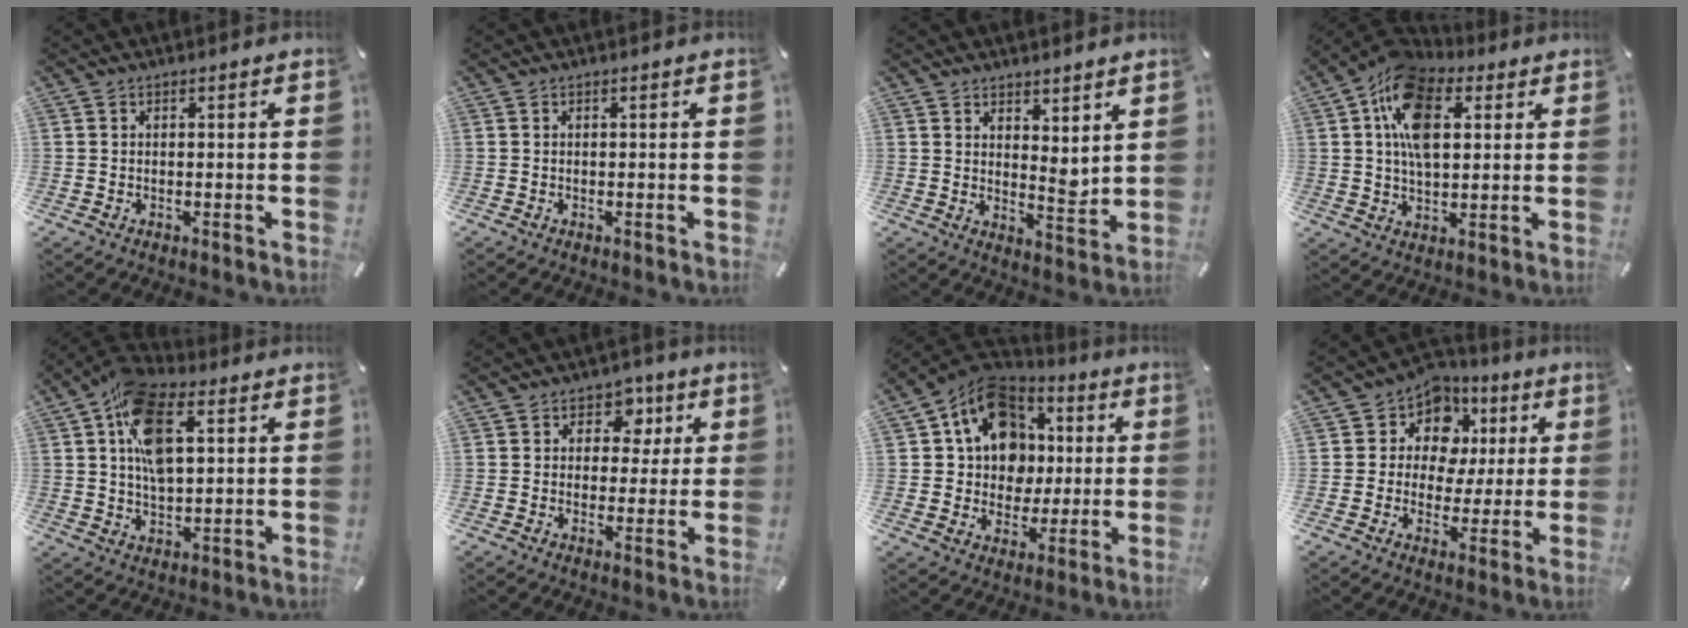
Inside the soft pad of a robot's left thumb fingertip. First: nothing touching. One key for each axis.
{"total": 0.0}
{"total": 5.3, "fx": 3.7, "fy": 3.3, "fz": 1.9, "tx": -0.018, "ty": -0.034, "tz": 0.068}
{"total": 15.6, "fx": 4.8, "fy": 10.1, "fz": 10.9, "tx": -0.212, "ty": 0.001, "tz": 0.086}
{"total": 14.2, "fx": 4.5, "fy": 8.0, "fz": 10.8, "tx": -0.206, "ty": 0.000, "tz": 0.078}
{"total": 7.4, "fx": 1.7, "fy": 6.2, "fz": 3.7, "tx": -0.040, "ty": 0.000, "tz": 0.023}
{"total": 14.6, "fx": 4.1, "fy": 12.8, "fz": 5.9, "tx": -0.107, "ty": -0.027, "tz": 0.084}
{"total": 8.9, "fx": 2.9, "fy": 8.1, "fz": 2.1, "tx": -0.049, "ty": -0.023, "tz": 0.056}